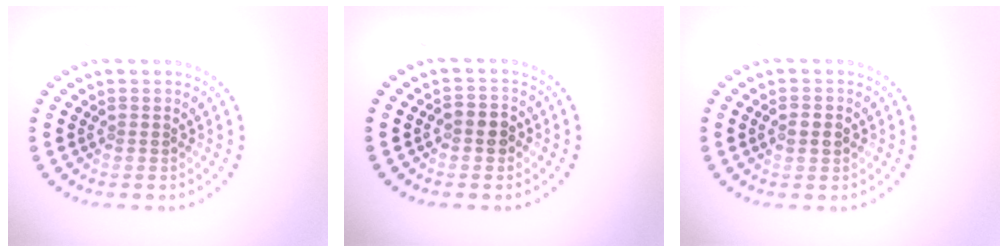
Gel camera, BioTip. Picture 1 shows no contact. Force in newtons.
{"total": 1.8, "press": 1.8, "slide": 0.4}
{"total": 2.0, "press": 2.0, "slide": 0.1}